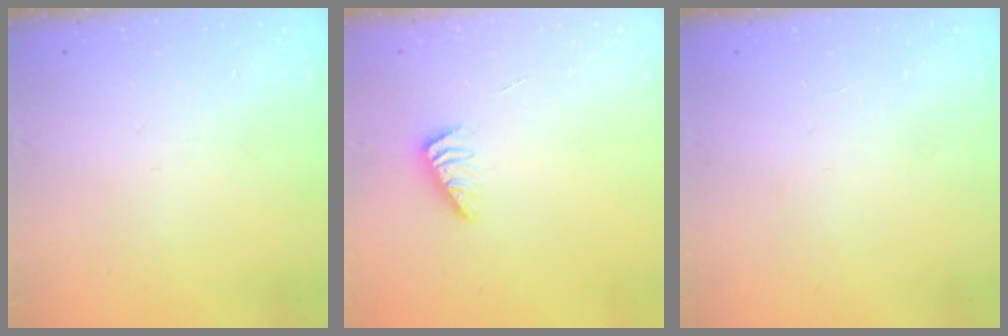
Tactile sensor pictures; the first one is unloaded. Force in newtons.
{"total": 2.8, "press": 2.8, "slide": 0.4}
{"total": 0.0}